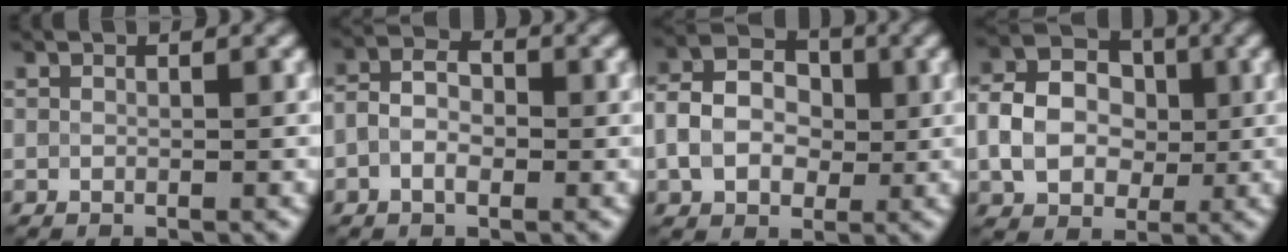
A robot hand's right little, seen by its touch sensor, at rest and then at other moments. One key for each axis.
{"total": 2.5, "fx": -0.7, "fy": 1.6, "fz": 1.8, "tx": -0.035, "ty": 0.007, "tz": -0.021}
{"total": 4.9, "fx": -0.7, "fy": 4.0, "fz": 2.9, "tx": -0.053, "ty": 0.008, "tz": -0.022}
{"total": 5.5, "fx": -0.7, "fy": 4.5, "fz": 3.1, "tx": -0.057, "ty": 0.004, "tz": -0.021}